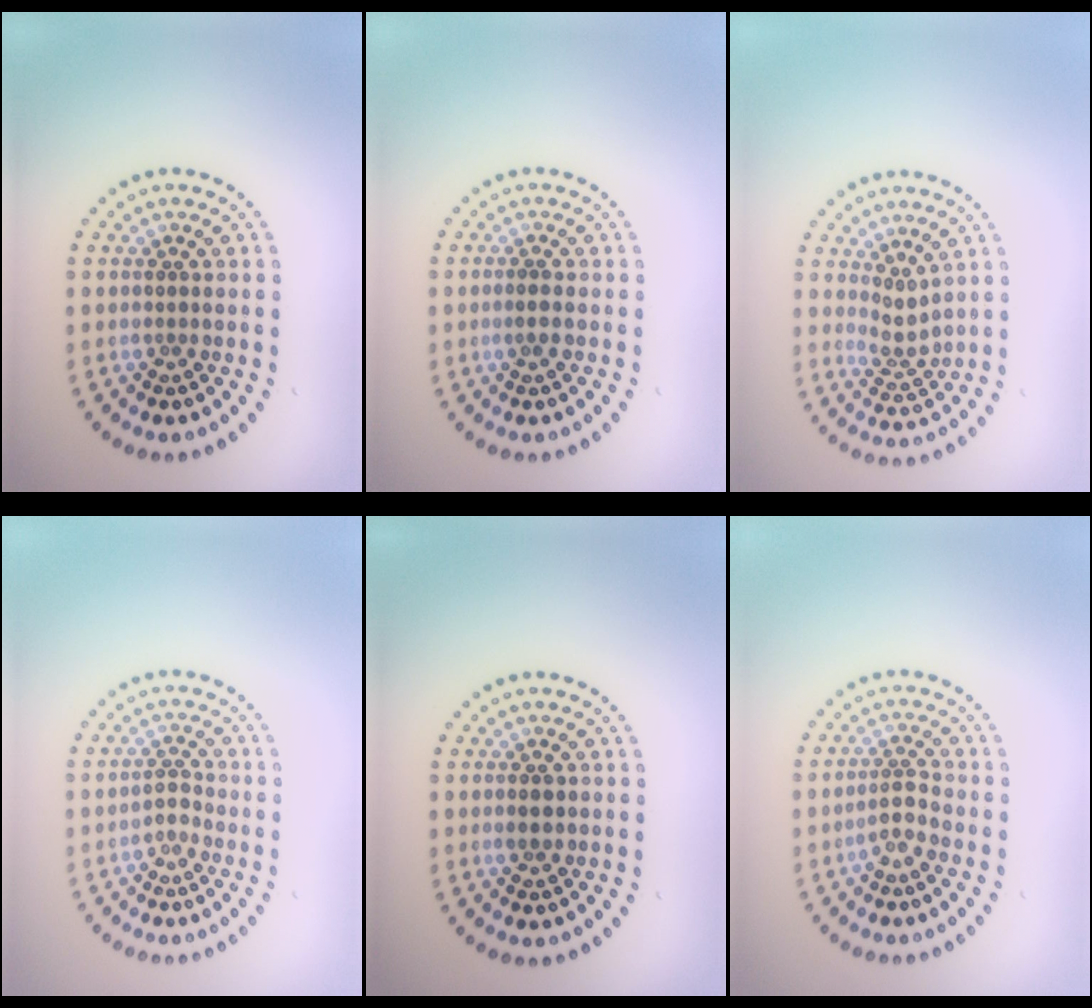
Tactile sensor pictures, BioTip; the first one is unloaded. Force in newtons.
{"total": 0.9, "press": 0.9, "slide": 0.2}
{"total": 2.2, "press": 1.6, "slide": 1.5}
{"total": 1.0, "press": 0.8, "slide": 0.6}
{"total": 1.2, "press": 1.2, "slide": 0.1}
{"total": 1.9, "press": 1.4, "slide": 1.2}